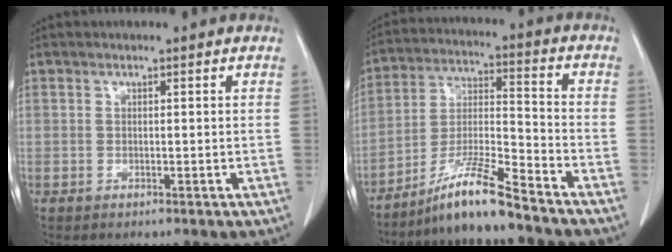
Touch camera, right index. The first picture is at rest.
{"total": 10.8, "force": [-8.5, -0.4, 6.6], "torque": [-0.132, -0.016, -0.161]}